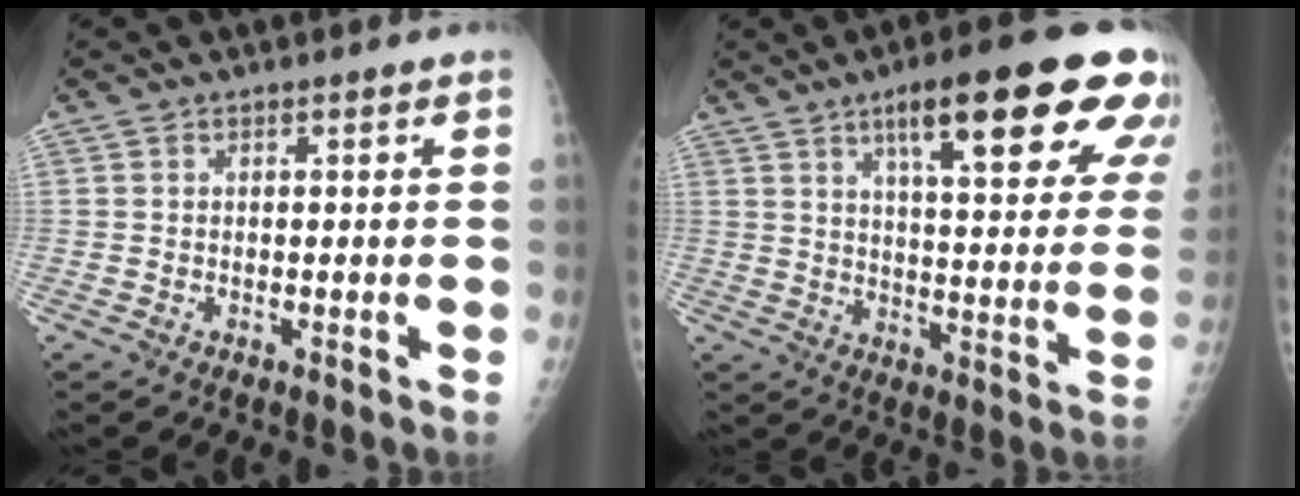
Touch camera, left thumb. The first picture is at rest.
{"total": 23.2, "force": [12.5, 5.6, 18.7], "torque": [-0.232, -0.031, 0.175]}